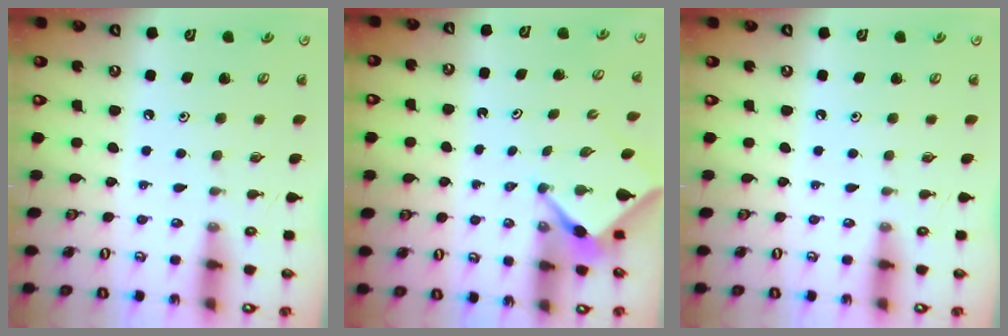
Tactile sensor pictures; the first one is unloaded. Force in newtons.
{"total": 3.1, "press": 3.1, "slide": 0.3}
{"total": 0.0}